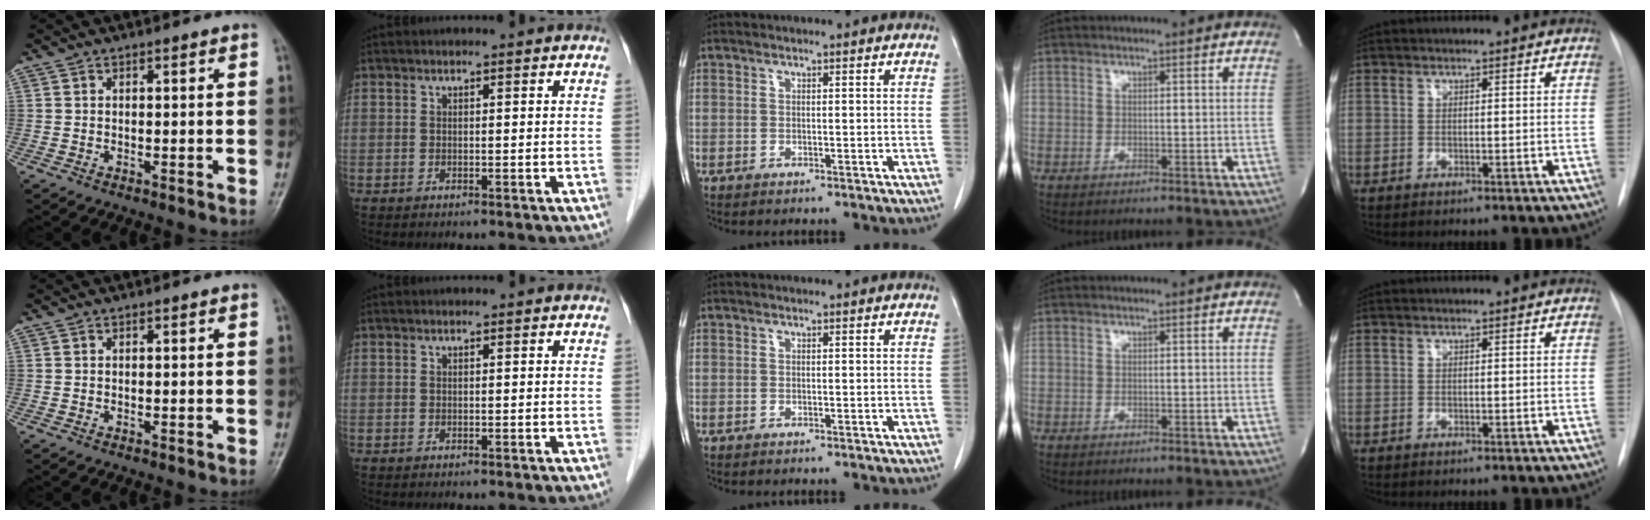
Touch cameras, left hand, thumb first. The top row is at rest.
{}